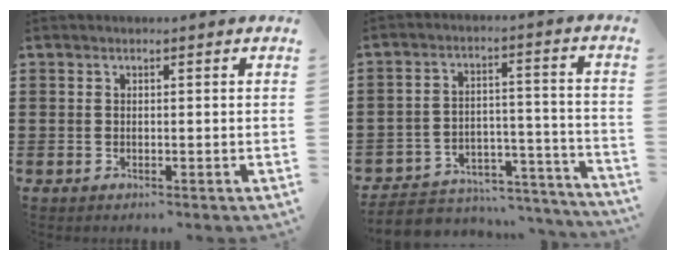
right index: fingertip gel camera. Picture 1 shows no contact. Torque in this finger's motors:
{"motor_torque": [-0.81, -0.94, -0.34, -0.02]}